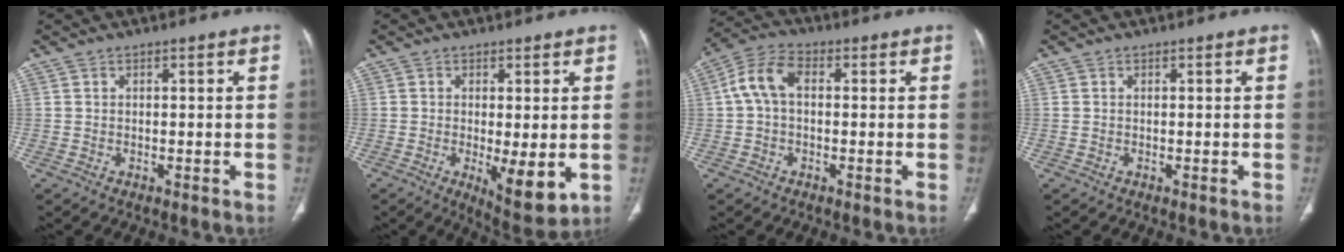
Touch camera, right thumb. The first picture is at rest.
{"total": 7.6, "force": [-1.6, 2.5, 7.0], "torque": [-0.105, -0.023, -0.018]}
{"total": 7.3, "force": [0.5, 4.5, 5.6], "torque": [-0.111, 0.024, 0.003]}
{"total": 0.0}